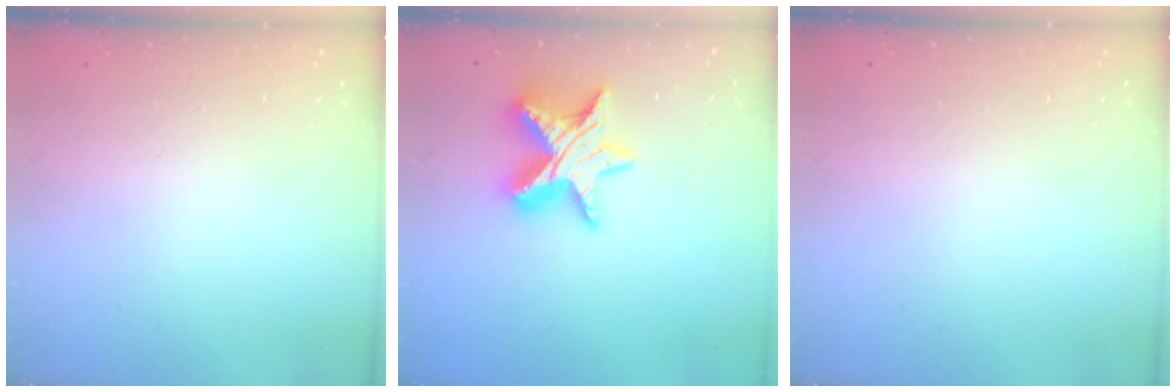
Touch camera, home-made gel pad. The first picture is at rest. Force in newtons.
{"total": 13.9, "press": 13.9, "slide": 0.9}
{"total": 0.0}